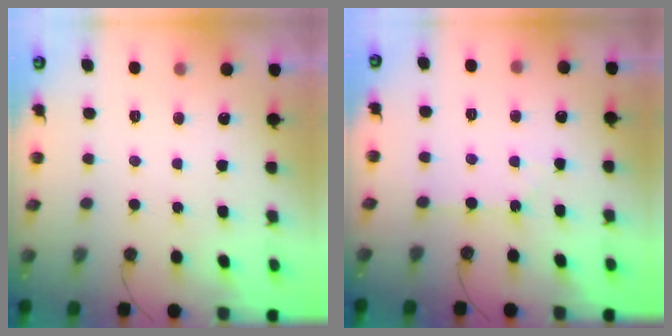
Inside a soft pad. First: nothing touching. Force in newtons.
{"total": 3.5, "press": 3.4, "slide": 0.7}